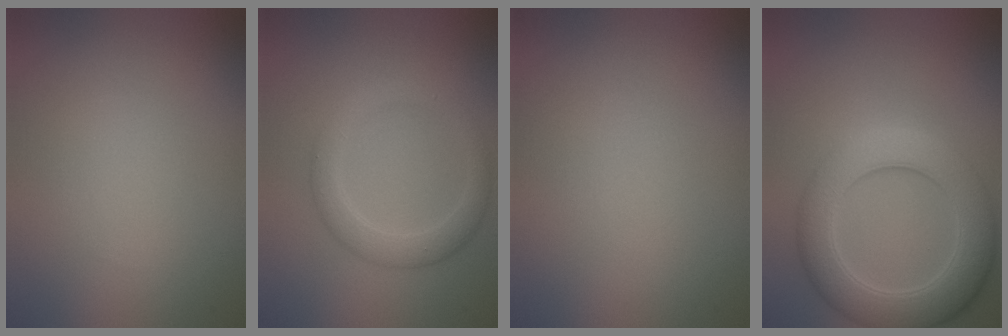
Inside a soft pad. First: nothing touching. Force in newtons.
{"total": 2.7, "press": 2.7, "slide": 0.2}
{"total": 0.0}
{"total": 6.6, "press": 6.5, "slide": 0.3}